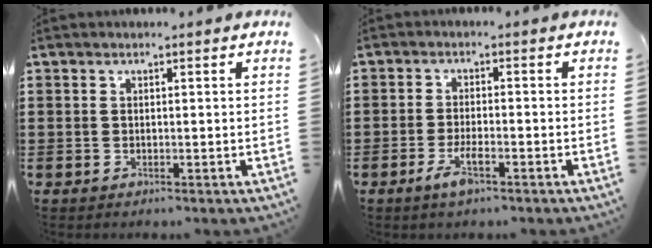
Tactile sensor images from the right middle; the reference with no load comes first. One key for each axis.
{"total": 3.9, "fx": -2.1, "fy": 1.0, "fz": 3.2, "tx": -0.071, "ty": -0.003, "tz": -0.043}